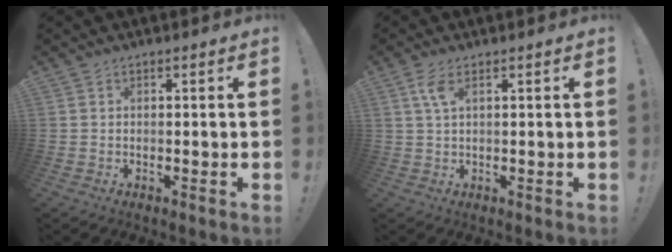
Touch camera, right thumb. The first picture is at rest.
{"total": 4.1, "force": [1.7, 1.6, 3.4], "torque": [-0.070, 0.002, 0.031]}